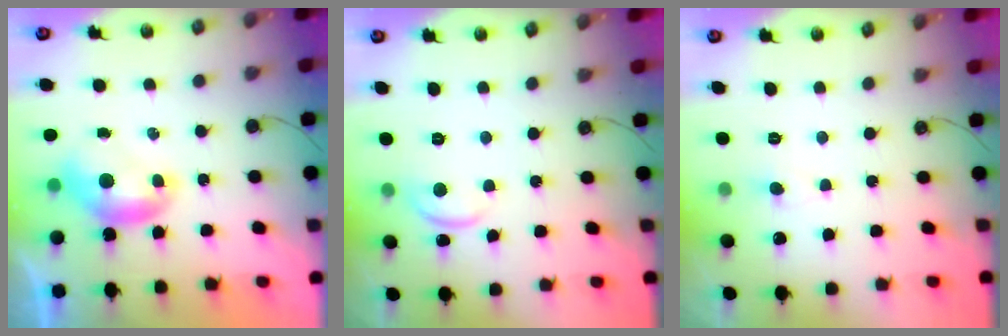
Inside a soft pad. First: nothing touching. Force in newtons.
{"total": 1.3, "press": 1.3, "slide": 0.3}
{"total": 0.7, "press": 0.5, "slide": 0.5}